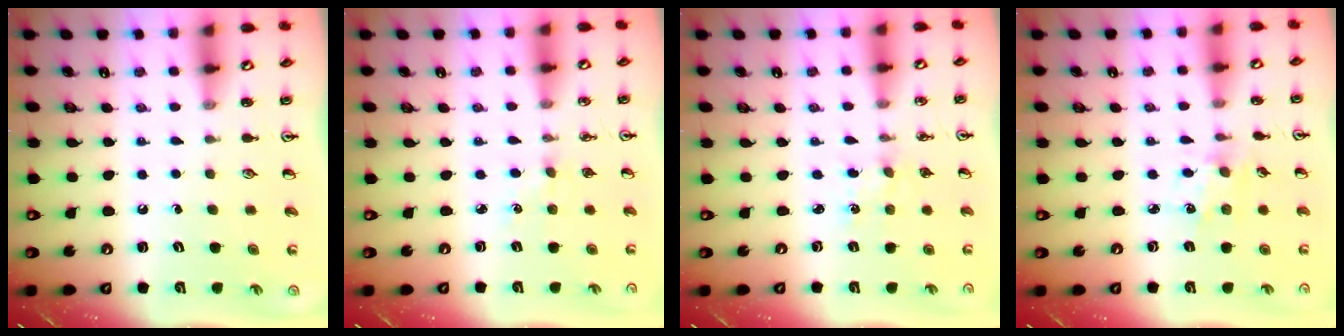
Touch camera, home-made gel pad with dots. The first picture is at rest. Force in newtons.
{"total": 2.5, "press": 2.5, "slide": 0.4}
{"total": 1.5, "press": 1.5, "slide": 0.2}
{"total": 1.7, "press": 1.7, "slide": 0.3}